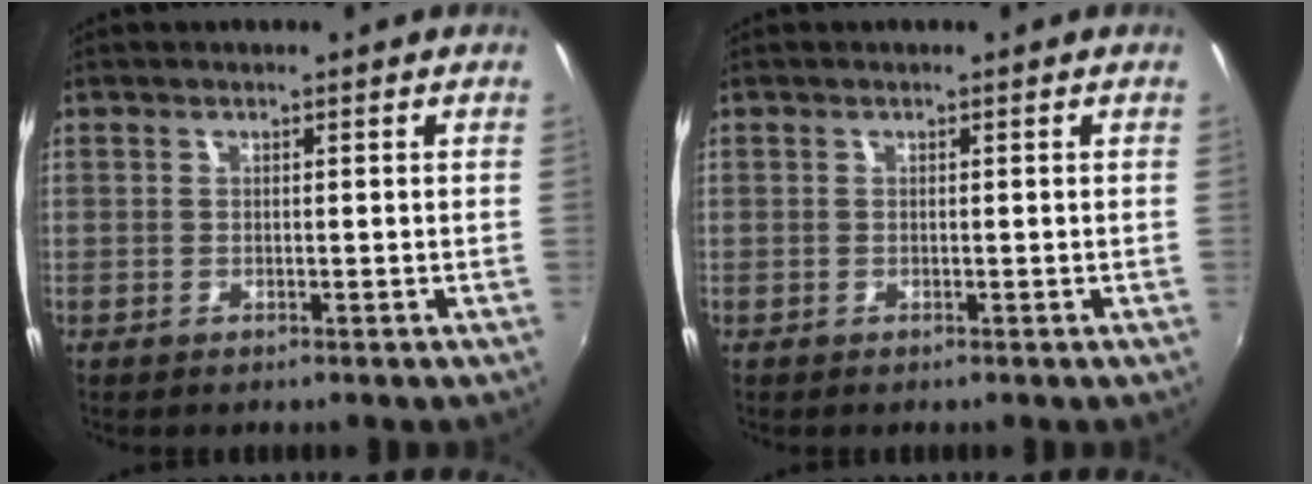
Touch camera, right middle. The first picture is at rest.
{"total": 0.0}